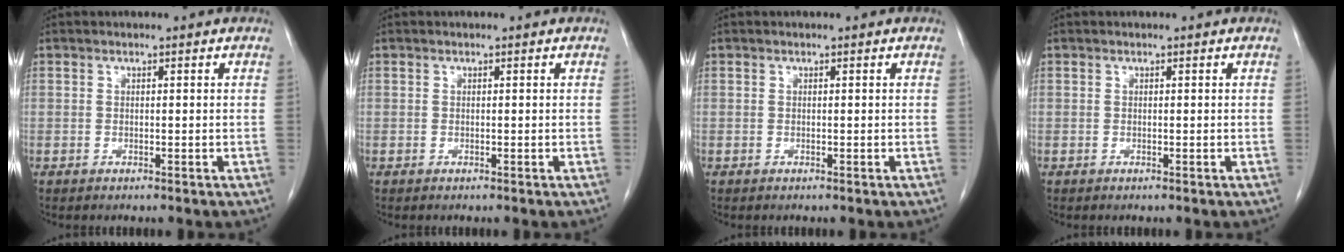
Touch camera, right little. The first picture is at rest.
{"total": 0.0}
{"total": 0.0}
{"total": 0.0}